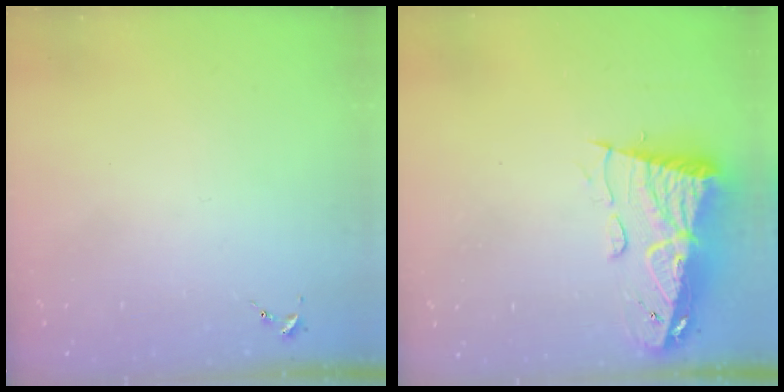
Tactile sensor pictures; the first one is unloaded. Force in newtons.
{"total": 13.7, "press": 13.6, "slide": 1.5}